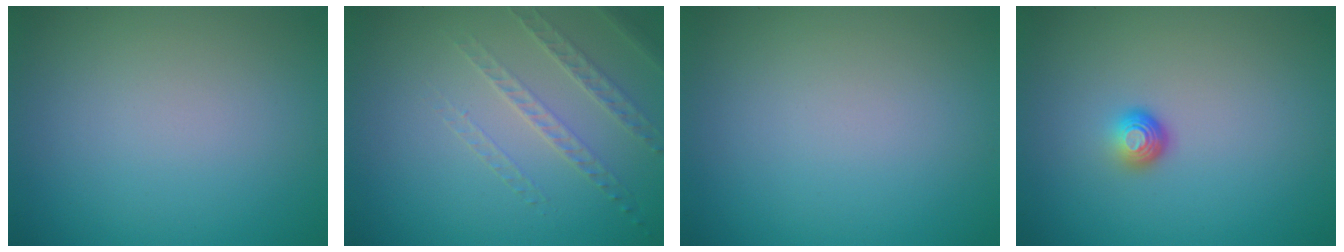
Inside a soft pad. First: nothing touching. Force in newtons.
{"total": 1.6, "press": 1.3, "slide": 0.9}
{"total": 0.0}
{"total": 1.8, "press": 1.1, "slide": 1.4}